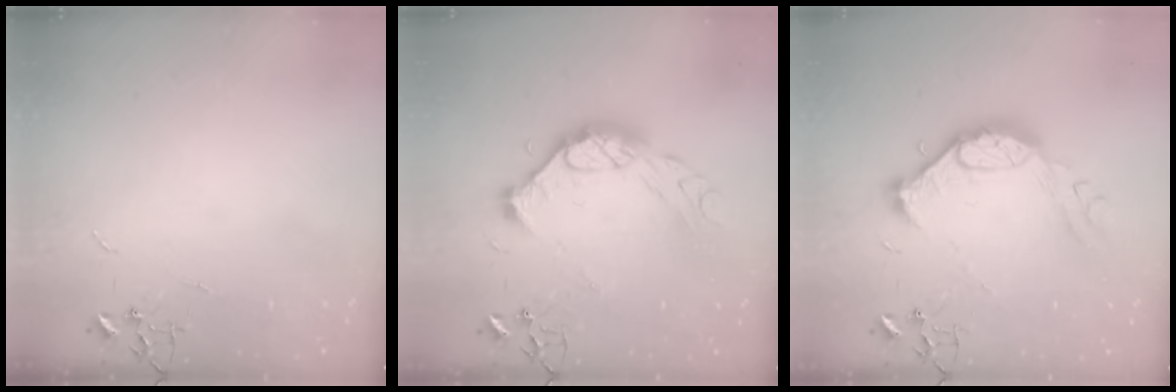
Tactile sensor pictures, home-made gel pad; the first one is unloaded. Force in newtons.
{"total": 14.0, "press": 14.0, "slide": 1.2}
{"total": 14.3, "press": 14.3, "slide": 1.0}